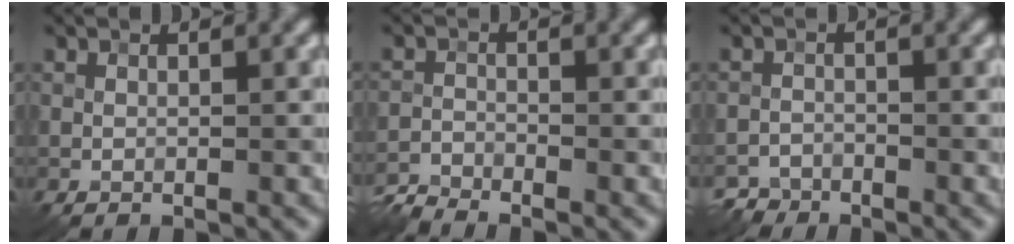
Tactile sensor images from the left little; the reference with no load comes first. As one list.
[{"total": 2.9, "force": [-2.7, 0.5, 0.6], "torque": [-0.018, -0.006, -0.066]}, {"total": 3.0, "force": [-2.7, 1.2, 0.1], "torque": [0.001, -0.002, -0.049]}]